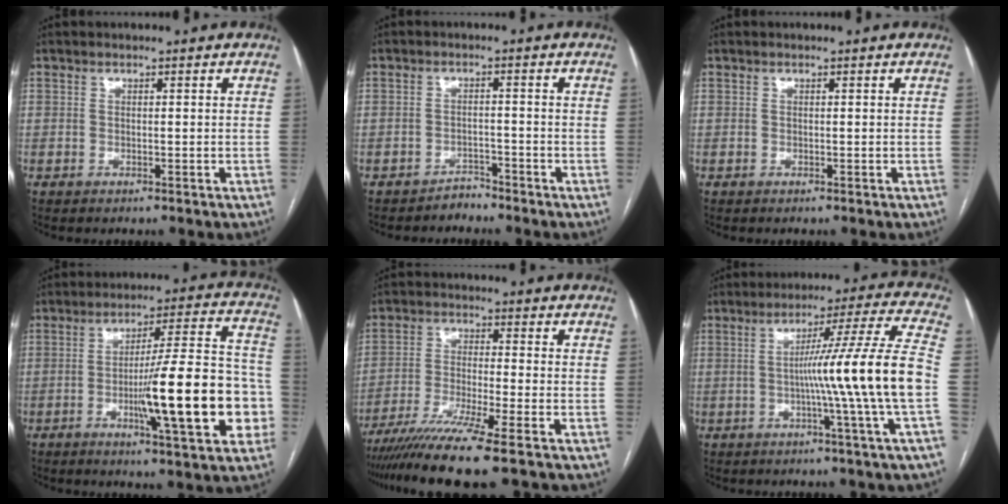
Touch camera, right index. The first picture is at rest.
{"total": 2.1, "force": [-2.0, 0.7, -0.3], "torque": [0.011, 0.000, -0.031]}
{"total": 0.0}
{"total": 18.2, "force": [-4.7, 2.1, 17.5], "torque": [-0.241, 0.017, -0.063]}
{"total": 10.4, "force": [-7.9, -2.0, 6.4], "torque": [-0.107, -0.033, -0.134]}
{"total": 14.3, "force": [-2.4, -3.2, 13.7], "torque": [-0.203, -0.002, -0.041]}